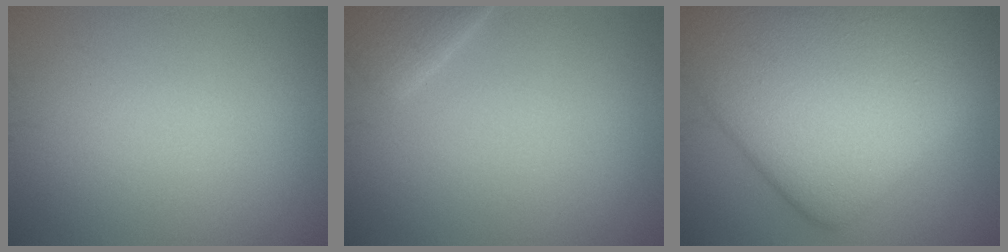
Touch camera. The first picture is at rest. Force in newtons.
{"total": 2.0, "press": 2.0, "slide": 0.1}
{"total": 15.0, "press": 15.0, "slide": 0.1}